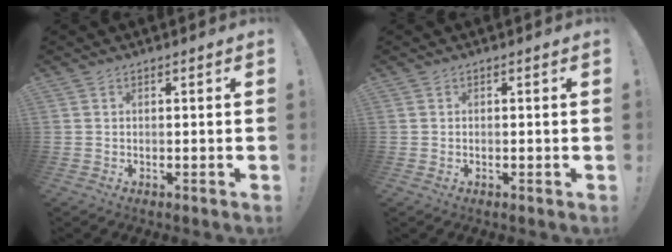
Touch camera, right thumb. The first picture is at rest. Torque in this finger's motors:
{"motor_torque": [-0.04, 0.10, 0.18, 0.02, 0.00]}